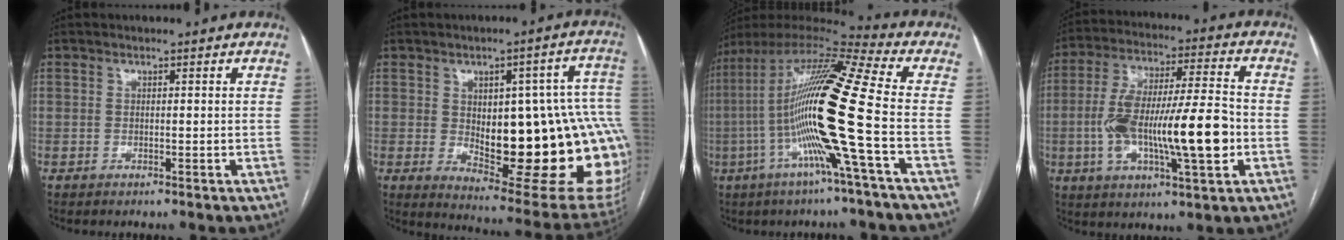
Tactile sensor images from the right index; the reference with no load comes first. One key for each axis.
{"total": 27.2, "fx": -2.2, "fy": 8.5, "fz": 25.8, "tx": -0.260, "ty": 0.020, "tz": 0.000}
{"total": 20.2, "fx": -3.7, "fy": -0.9, "fz": 19.8, "tx": -0.383, "ty": -0.003, "tz": -0.090}
{"total": 17.8, "fx": -3.3, "fy": 3.3, "fz": 17.2, "tx": -0.320, "ty": 0.011, "tz": -0.050}